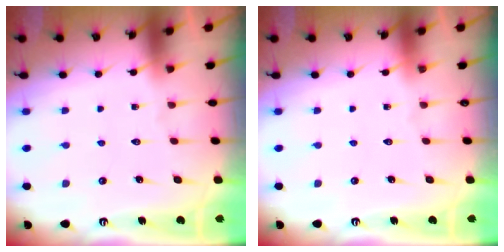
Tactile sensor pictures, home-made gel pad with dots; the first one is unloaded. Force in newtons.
{"total": 0.0}